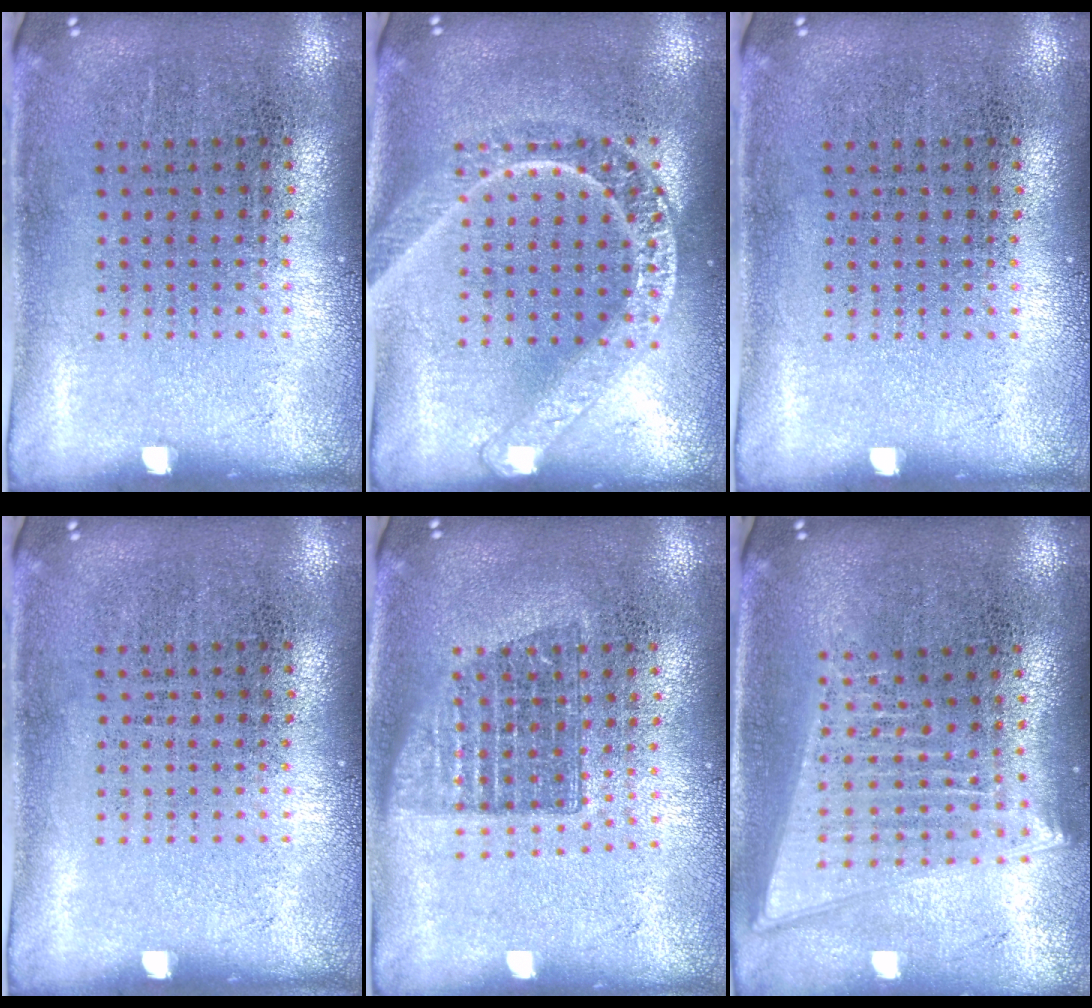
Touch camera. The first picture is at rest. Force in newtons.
{"total": 1.8, "press": 1.8, "slide": 0.2}
{"total": 0.0}
{"total": 0.0}
{"total": 1.4, "press": 1.1, "slide": 0.8}
{"total": 2.0, "press": 1.7, "slide": 1.0}